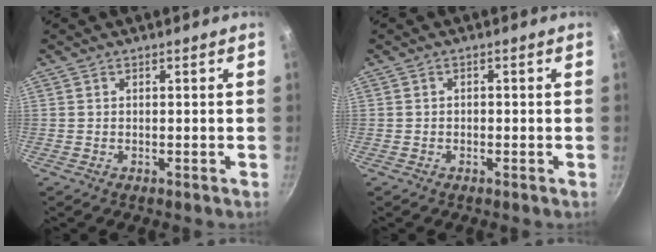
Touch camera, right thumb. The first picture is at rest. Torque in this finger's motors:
{"motor_torque": [-0.58, -0.43, -0.25, 0.22, 0.00]}